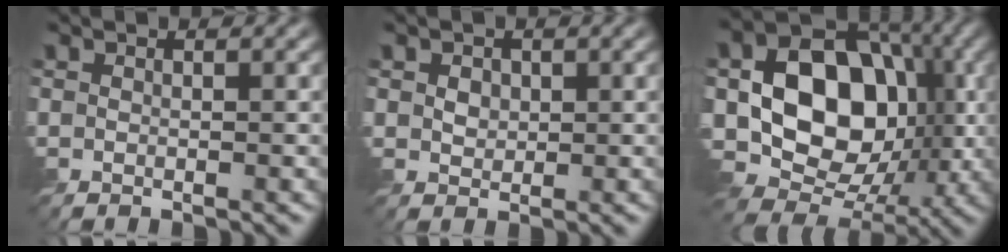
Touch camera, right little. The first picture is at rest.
{"total": 1.4, "force": [0.3, 1.2, 0.6], "torque": [-0.016, -0.004, 0.007]}
{"total": 13.1, "force": [-0.3, 9.9, 8.5], "torque": [-0.130, -0.009, -0.011]}